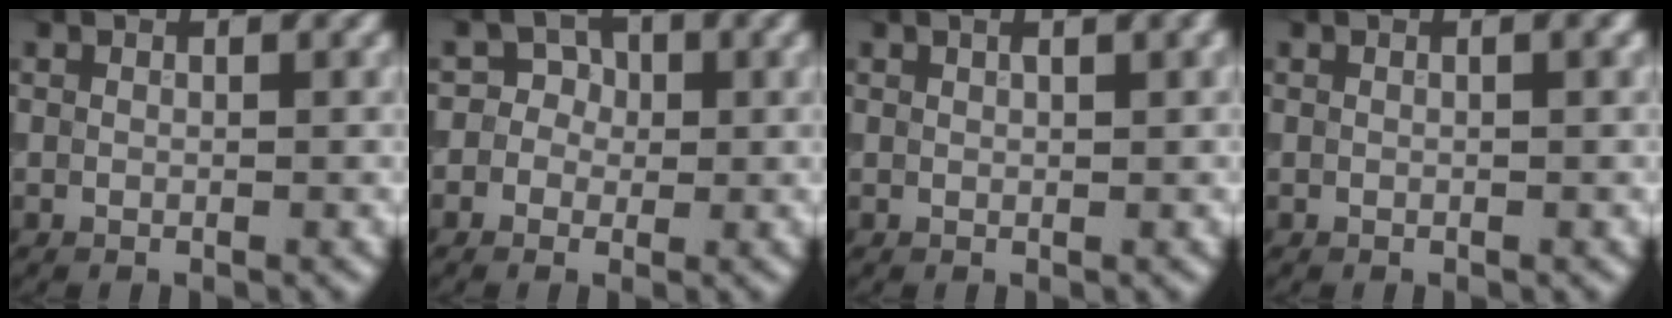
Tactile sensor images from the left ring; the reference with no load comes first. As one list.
[{"total": 3.3, "force": [-0.1, 3.3, 0.8], "torque": [0.020, 0.020, -0.025]}, {"total": 1.5, "force": [0.8, 0.3, 1.2], "torque": [-0.015, 0.005, 0.014]}, {"total": 0.6, "force": [0.1, 0.1, 0.6], "torque": [-0.009, 0.004, 0.001]}]